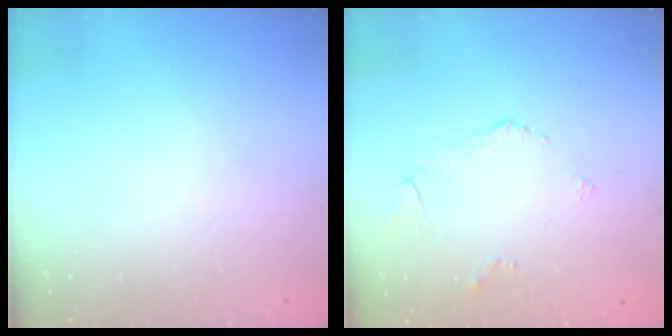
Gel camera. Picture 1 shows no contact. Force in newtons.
{"total": 2.6, "press": 2.6, "slide": 0.6}